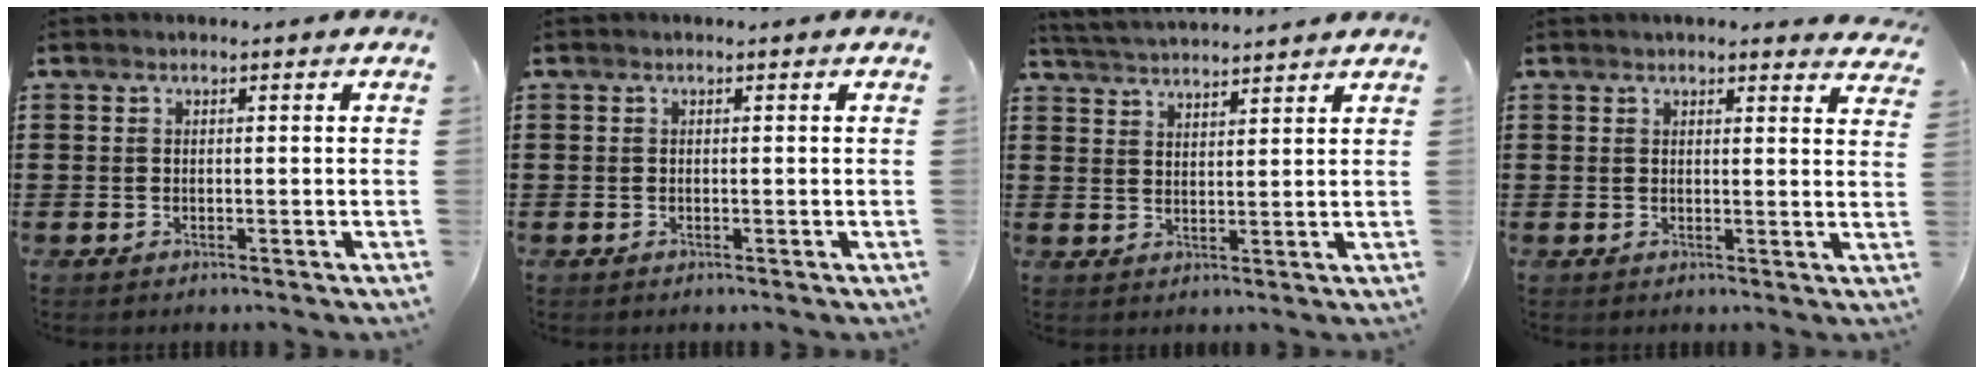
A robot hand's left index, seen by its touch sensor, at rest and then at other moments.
{"total": 0.0}
{"total": 3.3, "force": [3.3, -0.4, 0.0], "torque": [-0.013, -0.013, 0.058]}
{"total": 2.5, "force": [2.4, 0.1, 0.4], "torque": [-0.008, -0.008, 0.044]}